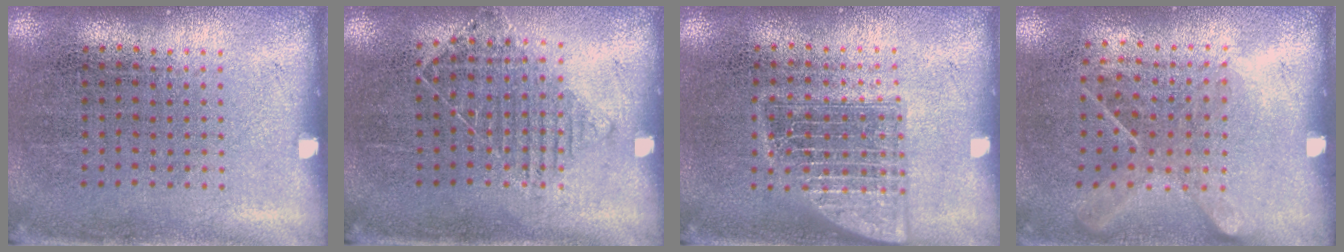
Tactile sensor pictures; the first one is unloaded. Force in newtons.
{"total": 0.9, "press": 0.9, "slide": 0.2}
{"total": 2.2, "press": 2.2, "slide": 0.3}
{"total": 1.2, "press": 0.9, "slide": 0.8}